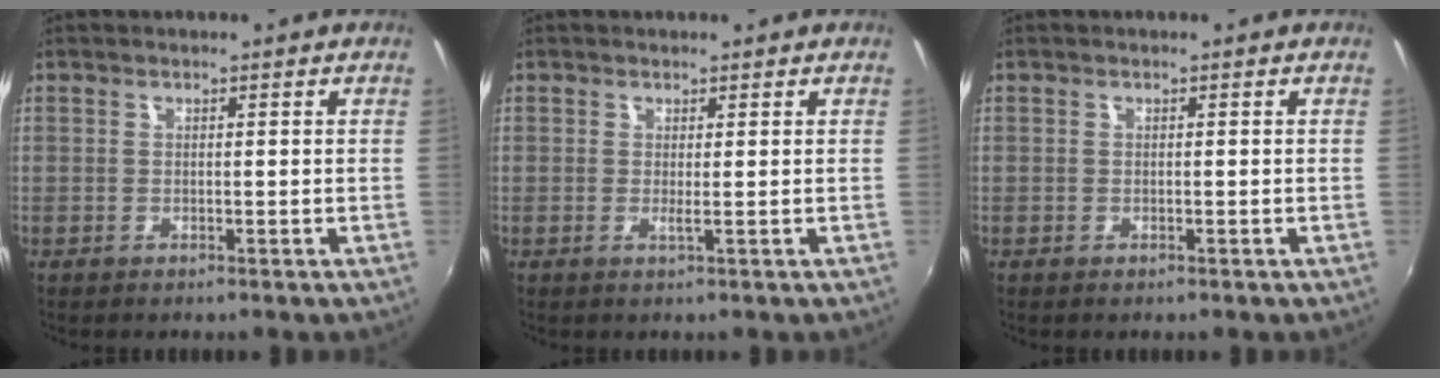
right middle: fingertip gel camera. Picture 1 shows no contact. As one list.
[{"total": 0.8, "force": [0.2, -0.3, 0.7], "torque": [-0.016, -0.005, 0.002]}, {"total": 0.0}]